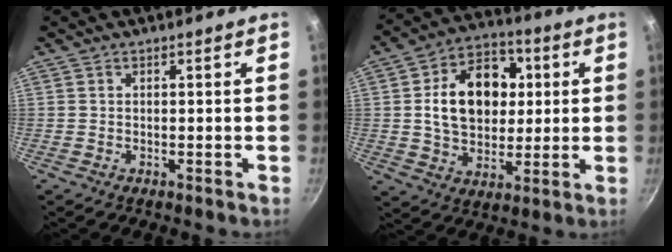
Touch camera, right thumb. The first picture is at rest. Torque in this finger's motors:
{"motor_torque": [1.28, 2.77, 1.21, 0.04, 0.13]}